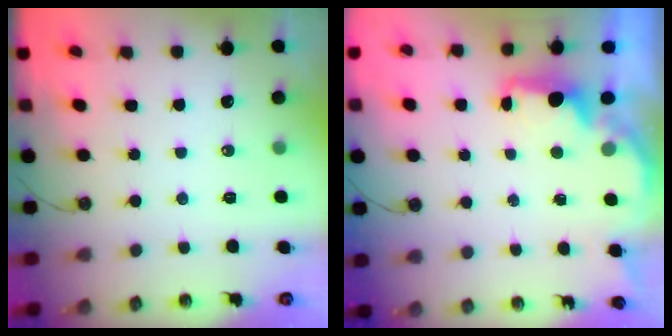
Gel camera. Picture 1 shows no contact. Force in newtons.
{"total": 2.5, "press": 2.3, "slide": 0.8}